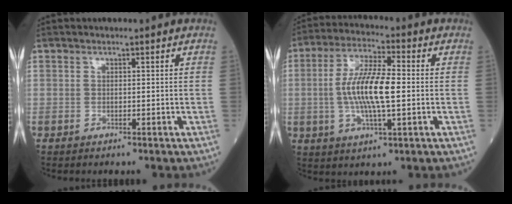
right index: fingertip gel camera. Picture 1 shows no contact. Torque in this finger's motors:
{"motor_torque": [0.65, 0.16, 0.47, 0.21]}